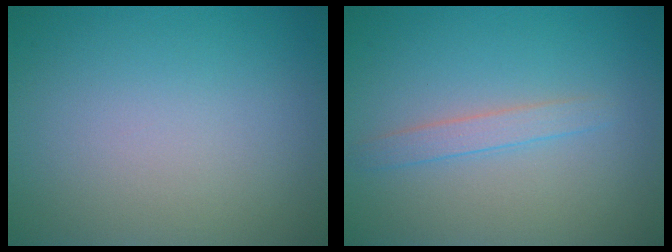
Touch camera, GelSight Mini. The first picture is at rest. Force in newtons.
{"total": 1.6, "press": 1.6, "slide": 0.1}